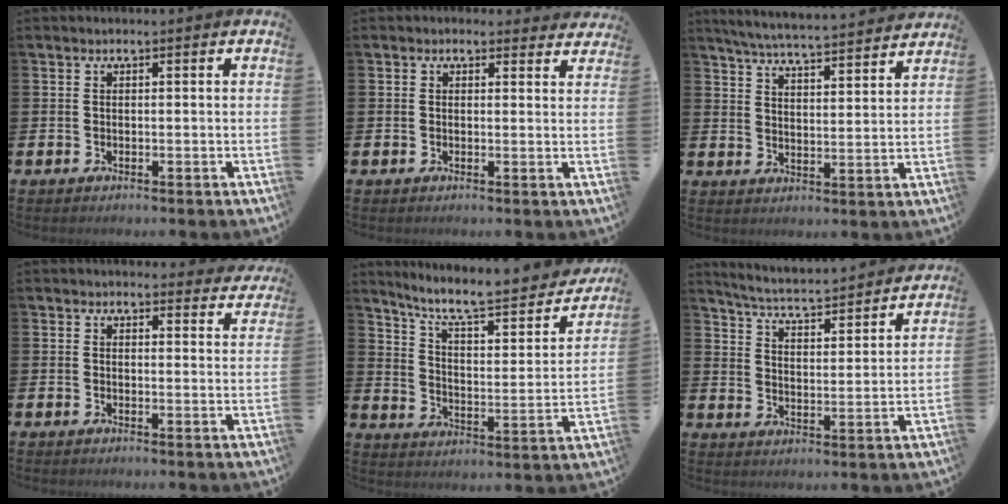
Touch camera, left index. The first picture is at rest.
{"total": 1.7, "force": [1.5, 0.7, 0.0], "torque": [0.004, -0.003, 0.025]}
{"total": 5.8, "force": [5.6, -0.1, 1.2], "torque": [-0.048, -0.040, 0.099]}
{"total": 2.7, "force": [2.7, 0.5, 0.1], "torque": [0.001, -0.013, 0.047]}
{"total": 9.0, "force": [7.7, 1.8, 4.2], "torque": [-0.105, -0.056, 0.125]}
{"total": 5.1, "force": [5.0, 0.1, 1.0], "torque": [-0.049, -0.045, 0.081]}